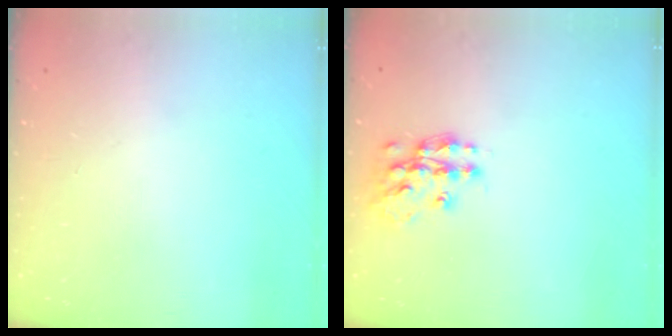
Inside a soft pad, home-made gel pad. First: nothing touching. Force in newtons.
{"total": 13.2, "press": 13.1, "slide": 0.9}